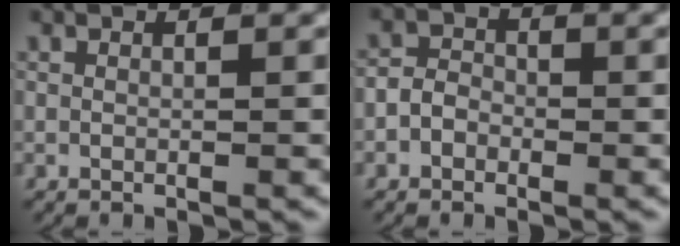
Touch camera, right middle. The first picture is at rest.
{"total": 2.2, "force": [-0.8, 1.9, 0.9], "torque": [-0.006, 0.001, -0.021]}